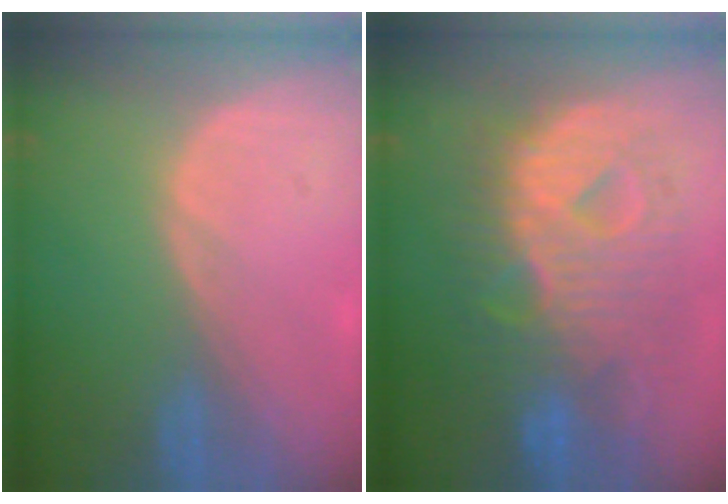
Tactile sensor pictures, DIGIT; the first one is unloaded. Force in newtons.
{"total": 12.7, "press": 12.7, "slide": 1.2}